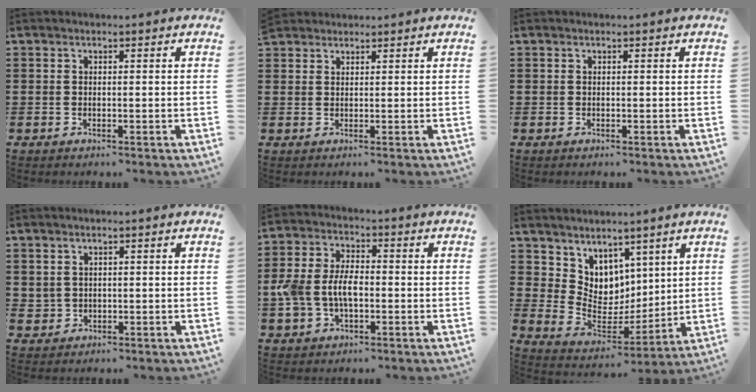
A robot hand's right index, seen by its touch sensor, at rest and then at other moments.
{"total": 1.7, "force": [1.5, 0.6, -0.3], "torque": [0.001, 0.002, 0.032]}
{"total": 0.0}
{"total": 1.5, "force": [0.8, 1.3, 0.3], "torque": [-0.013, 0.006, 0.015]}
{"total": 6.8, "force": [-1.1, 4.1, 5.3], "torque": [-0.132, -0.002, -0.027]}
{"total": 6.8, "force": [4.9, 4.7, -0.9], "torque": [-0.024, -0.051, 0.094]}